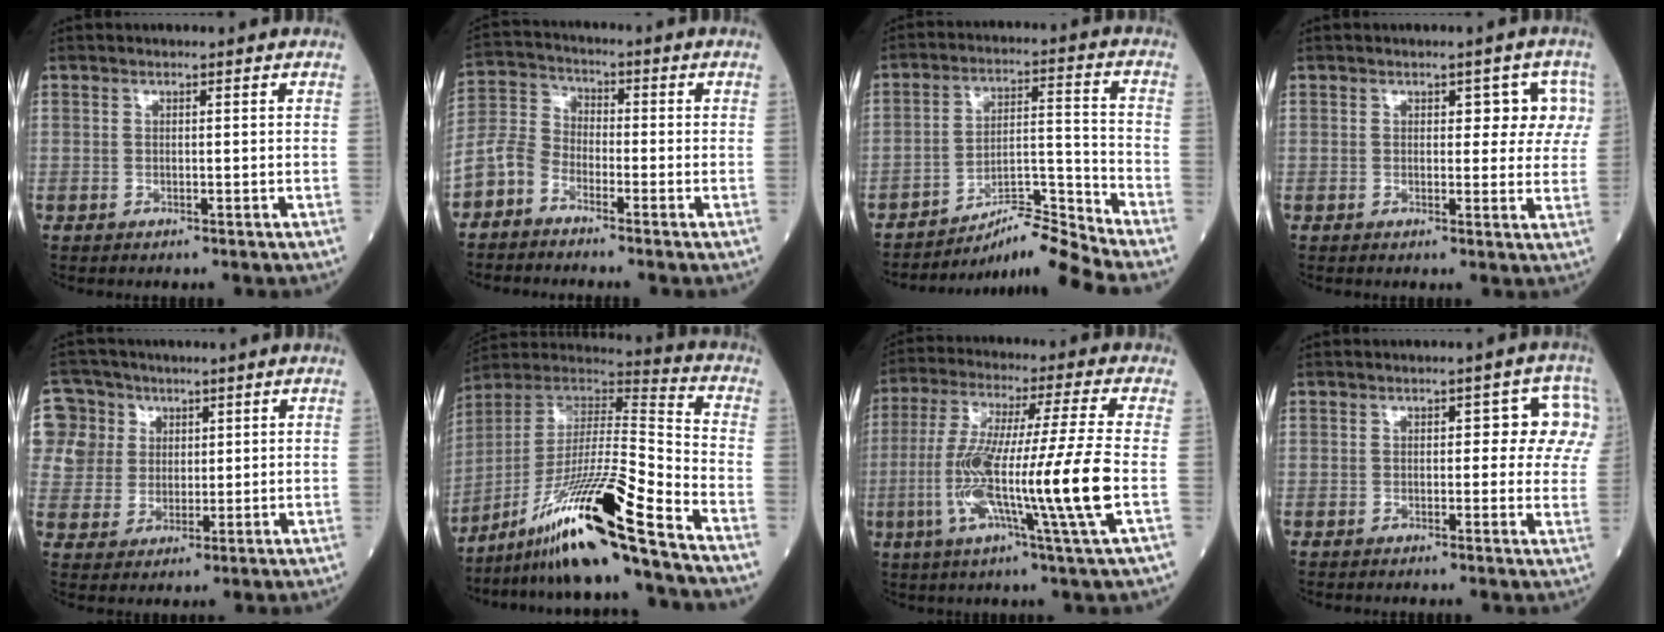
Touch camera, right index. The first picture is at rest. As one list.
[{"total": 6.3, "force": [-4.5, 3.7, 2.5], "torque": [-0.064, 0.008, -0.104]}, {"total": 9.4, "force": [-8.9, -2.5, 1.8], "torque": [-0.026, 0.031, -0.151]}, {"total": 5.0, "force": [1.6, 2.7, 3.9], "torque": [-0.025, 0.014, 0.014]}, {"total": 11.7, "force": [4.1, 10.9, 1.3], "torque": [-0.047, 0.039, 0.088]}, {"total": 18.8, "force": [-12.9, -1.0, 13.7], "torque": [-0.270, -0.008, -0.234]}, {"total": 16.2, "force": [-3.4, -1.8, 15.7], "torque": [-0.305, -0.012, -0.068]}, {"total": 6.8, "force": [1.8, 3.3, 5.7], "torque": [-0.041, 0.023, 0.014]}]